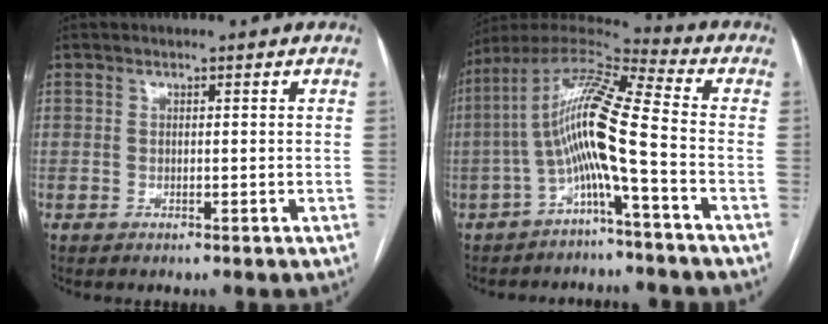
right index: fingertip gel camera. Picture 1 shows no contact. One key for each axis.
{"total": 12.0, "fx": -3.1, "fy": -0.2, "fz": 11.6, "tx": -0.224, "ty": 0.030, "tz": -0.066}